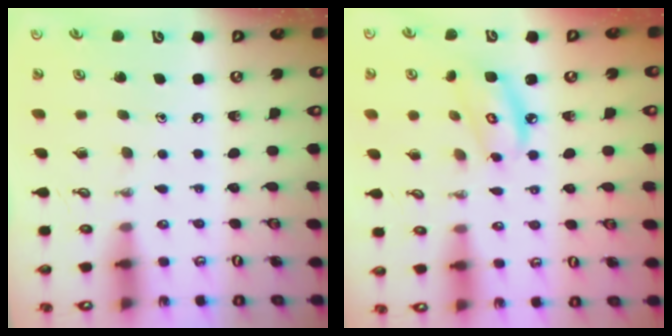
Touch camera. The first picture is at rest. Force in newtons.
{"total": 7.0, "press": 6.9, "slide": 0.5}